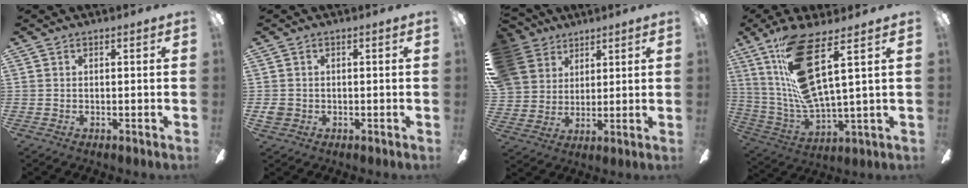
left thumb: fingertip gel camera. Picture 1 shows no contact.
{"total": 2.2, "force": [-0.3, 2.0, 0.7], "torque": [-0.011, 0.004, -0.005]}
{"total": 11.1, "force": [6.6, 8.7, 2.2], "torque": [-0.073, -0.032, 0.133]}
{"total": 18.7, "force": [9.0, 4.4, 15.8], "torque": [-0.342, -0.036, 0.144]}